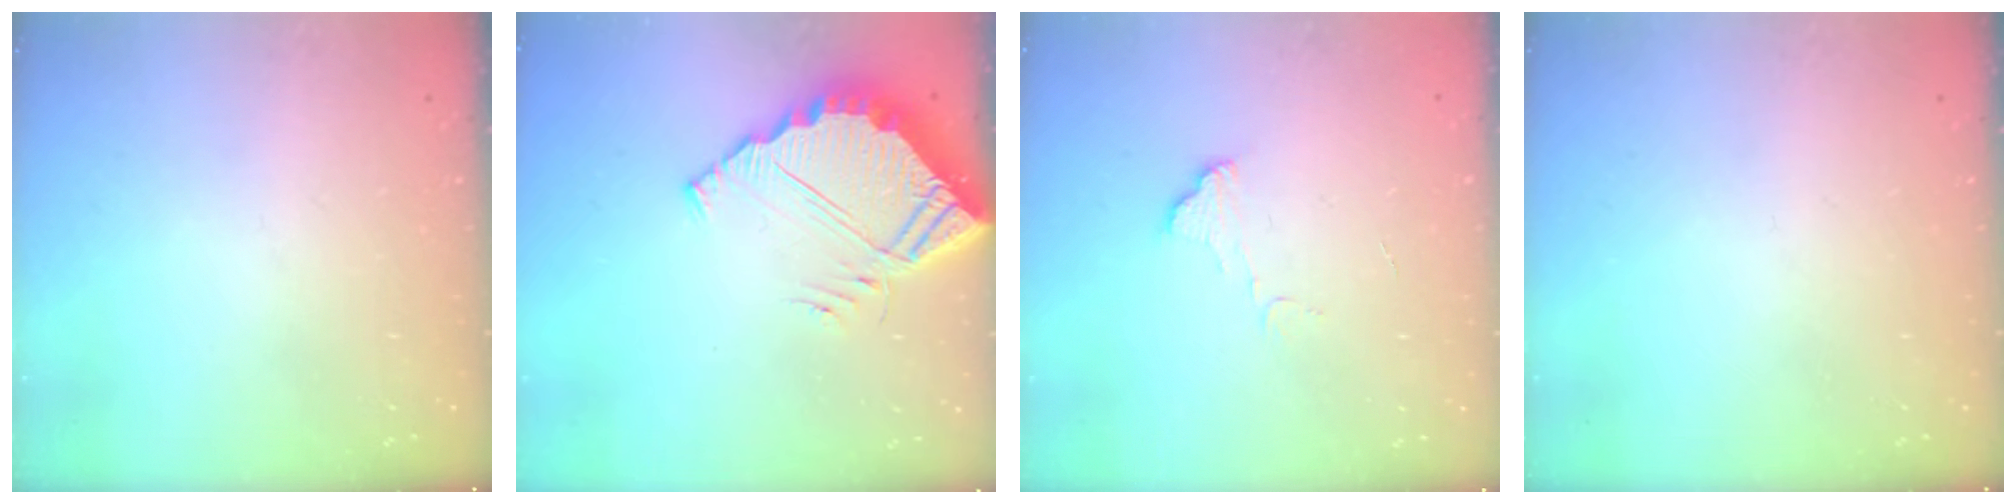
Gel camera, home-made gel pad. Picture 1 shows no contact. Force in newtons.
{"total": 6.5, "press": 6.4, "slide": 0.4}
{"total": 5.7, "press": 5.7, "slide": 0.4}
{"total": 0.0}